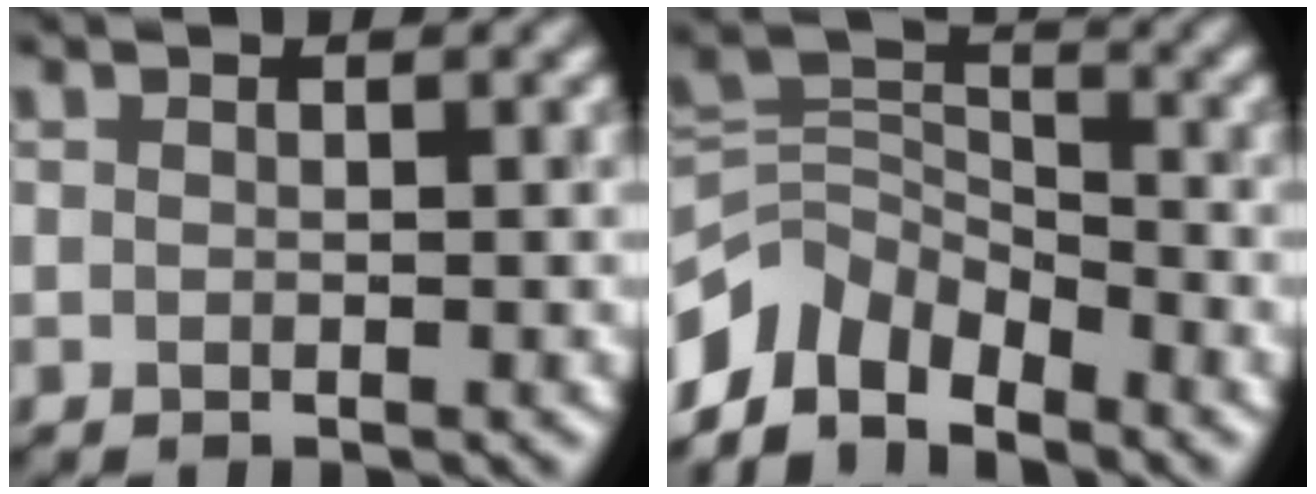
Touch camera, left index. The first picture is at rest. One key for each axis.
{"total": 6.2, "fx": -4.6, "fy": 3.4, "fz": 2.2, "tx": -0.033, "ty": 0.006, "tz": -0.100}